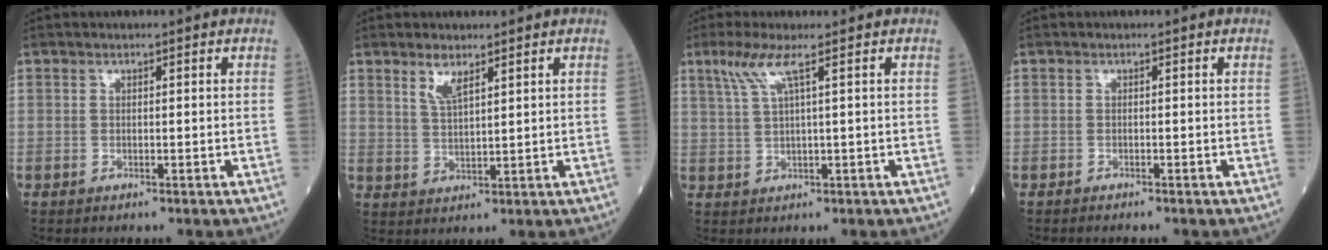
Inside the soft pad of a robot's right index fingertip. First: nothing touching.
{"total": 3.3, "force": [2.2, 0.7, 2.3], "torque": [-0.051, -0.001, 0.047]}
{"total": 4.0, "force": [2.1, -0.3, 3.4], "torque": [-0.082, 0.009, 0.048]}
{"total": 1.5, "force": [-1.4, -0.1, 0.6], "torque": [-0.009, 0.000, -0.016]}